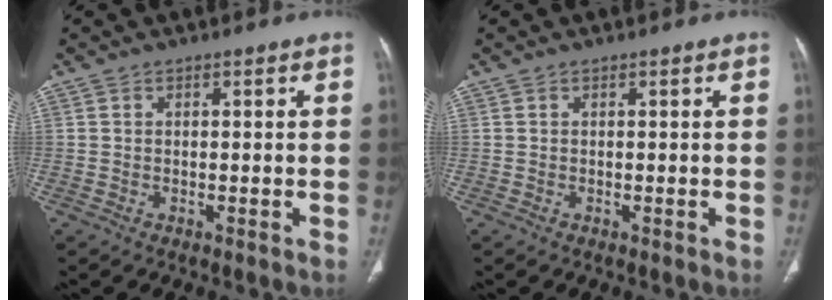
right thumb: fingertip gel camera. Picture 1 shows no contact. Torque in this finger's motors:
{"motor_torque": [0.00, 0.00, -0.02, -0.02, 0.00]}